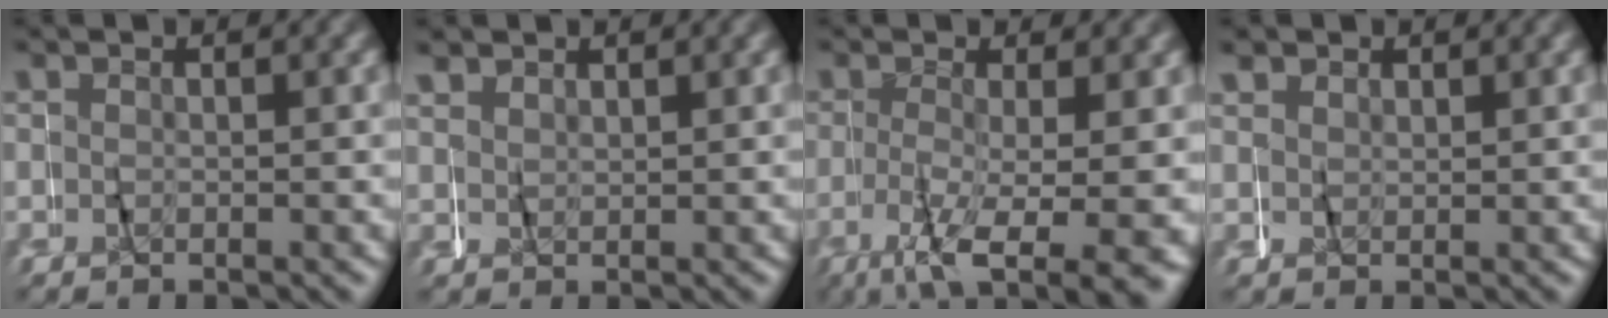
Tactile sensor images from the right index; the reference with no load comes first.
{"total": 1.4, "force": [1.4, 0.3, -0.2], "torque": [-0.005, -0.001, 0.027]}
{"total": 8.6, "force": [-6.0, 2.2, 5.7], "torque": [-0.106, -0.030, -0.079]}
{"total": 1.6, "force": [1.4, 0.7, 0.1], "torque": [-0.007, -0.002, 0.028]}